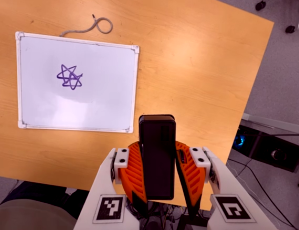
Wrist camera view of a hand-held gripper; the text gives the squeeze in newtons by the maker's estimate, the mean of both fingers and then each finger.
{"total": 10.5, "left": 8.6, "right": 12.3}